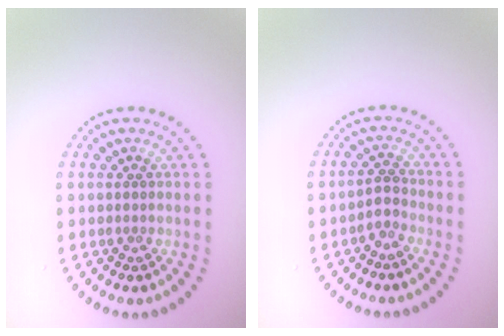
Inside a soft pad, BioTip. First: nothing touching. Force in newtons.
{"total": 1.6, "press": 1.2, "slide": 1.1}